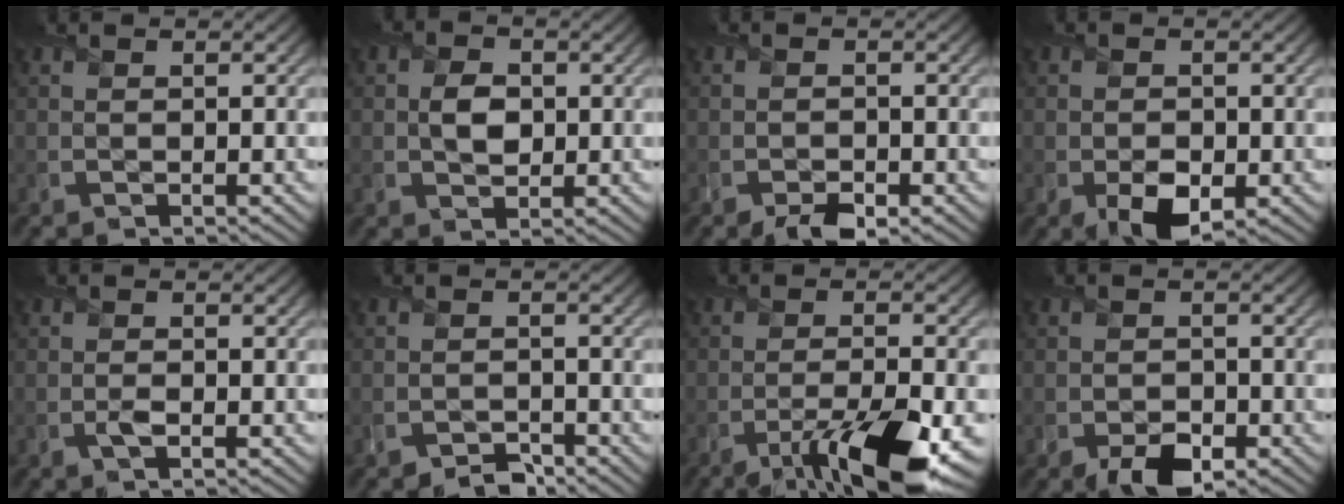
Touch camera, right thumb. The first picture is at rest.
{"total": 3.2, "force": [0.1, 2.5, 2.0], "torque": [-0.044, -0.004, -0.001]}
{"total": 2.5, "force": [-1.8, 1.4, 1.1], "torque": [-0.016, -0.006, -0.033]}
{"total": 4.0, "force": [-1.4, 2.8, 2.5], "torque": [-0.044, -0.014, -0.025]}
{"total": 0.8, "force": [-0.3, 0.5, 0.5], "torque": [-0.007, 0.000, -0.007]}
{"total": 1.9, "force": [-1.7, 0.9, 0.1], "torque": [0.003, 0.001, -0.035]}
{"total": 11.5, "force": [-6.4, 2.8, 9.1], "torque": [-0.161, -0.016, -0.106]}
{"total": 3.9, "force": [-2.2, 2.4, 2.0], "torque": [-0.030, -0.008, -0.039]}